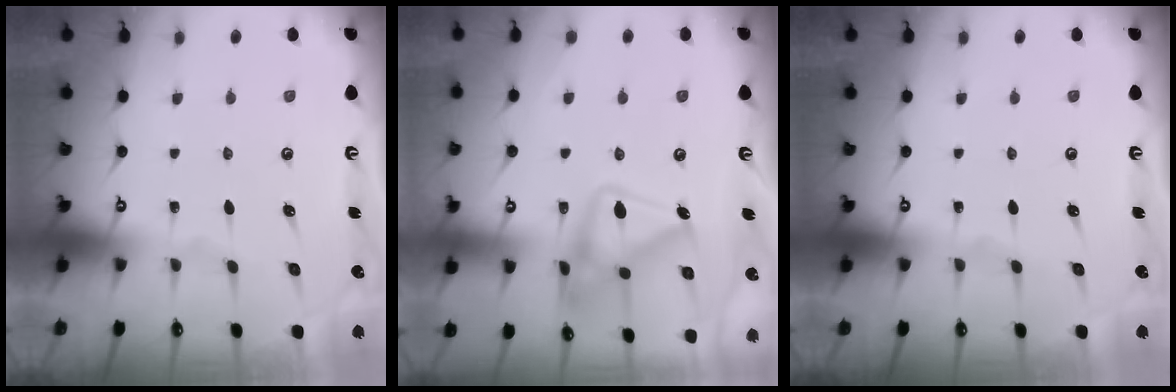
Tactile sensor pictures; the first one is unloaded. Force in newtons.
{"total": 17.0, "press": 16.9, "slide": 0.9}
{"total": 0.0}